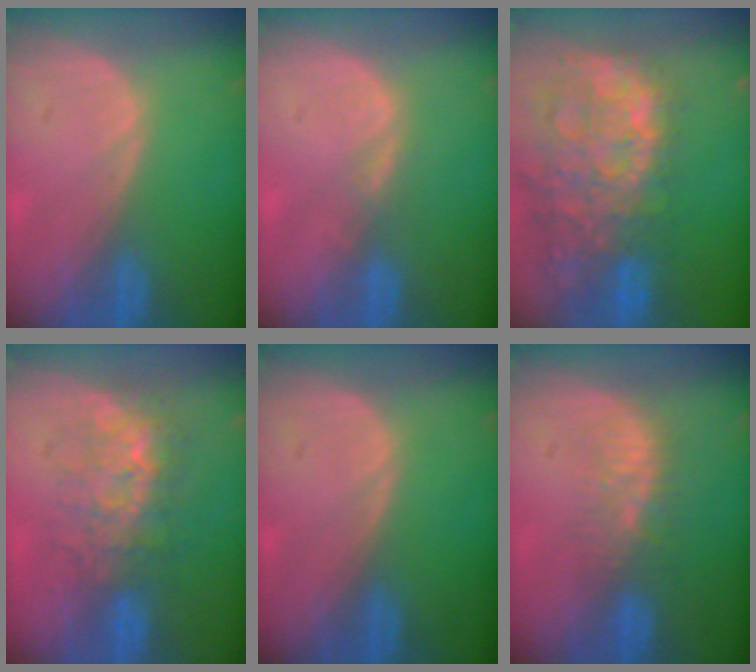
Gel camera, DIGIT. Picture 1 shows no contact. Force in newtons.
{"total": 1.9, "press": 1.5, "slide": 1.1}
{"total": 14.8, "press": 12.1, "slide": 8.6}
{"total": 8.0, "press": 7.5, "slide": 2.8}
{"total": 0.0}
{"total": 5.3, "press": 4.8, "slide": 2.2}